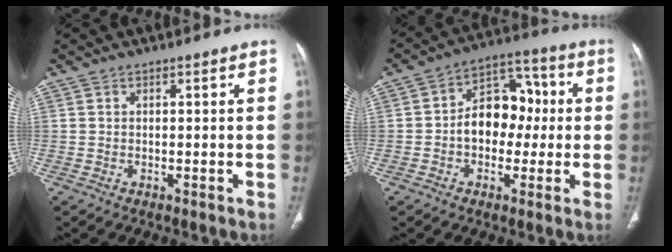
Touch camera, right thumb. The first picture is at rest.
{"total": 12.0, "force": [-0.4, 8.7, 8.3], "torque": [-0.088, 0.041, -0.016]}